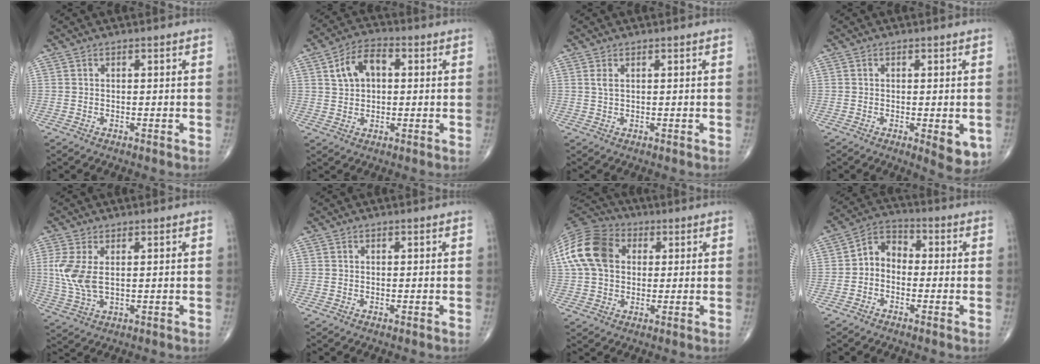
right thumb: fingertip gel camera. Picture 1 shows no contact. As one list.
[{"total": 7.7, "force": [1.9, 4.9, 5.6], "torque": [-0.089, 0.014, 0.029]}, {"total": 1.2, "force": [0.5, 0.5, 1.0], "torque": [-0.023, 0.004, 0.014]}, {"total": 5.7, "force": [-1.6, 2.1, 5.1], "torque": [-0.054, -0.012, -0.016]}, {"total": 7.3, "force": [1.2, 3.7, 6.1], "torque": [-0.150, -0.004, 0.031]}, {"total": 0.0}, {"total": 14.8, "force": [2.9, 10.8, 9.7], "torque": [-0.187, 0.022, 0.042]}, {"total": 5.9, "force": [-1.1, 4.6, 3.6], "torque": [-0.034, 0.029, -0.041]}]